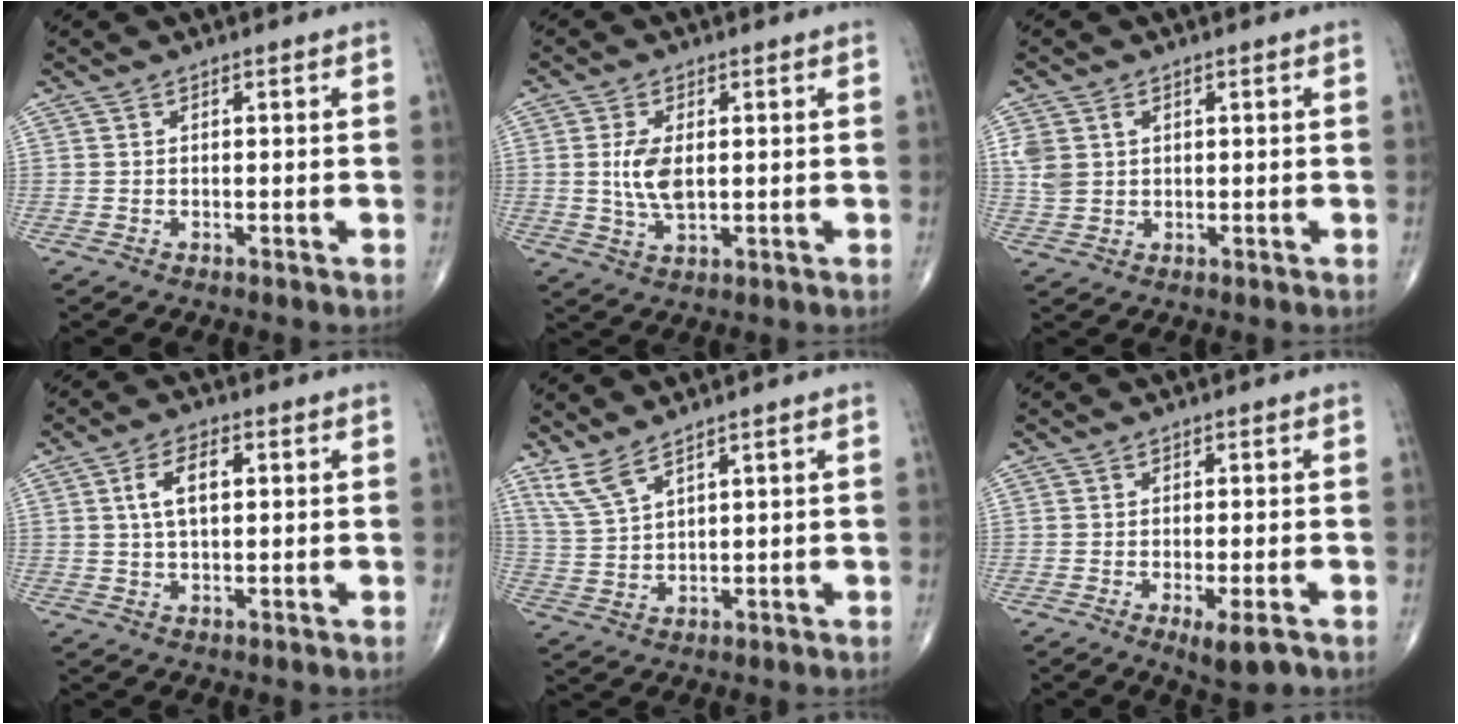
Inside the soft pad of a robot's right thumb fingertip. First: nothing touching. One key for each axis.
{"total": 6.1, "fx": 0.6, "fy": 3.0, "fz": 5.2, "tx": -0.104, "ty": -0.006, "tz": 0.015}
{"total": 4.8, "fx": 1.4, "fy": 3.6, "fz": 2.9, "tx": -0.057, "ty": 0.006, "tz": 0.037}
{"total": 6.2, "fx": 1.5, "fy": 3.1, "fz": 5.1, "tx": -0.092, "ty": 0.008, "tz": 0.027}
{"total": 5.3, "fx": 4.1, "fy": 1.0, "fz": 3.2, "tx": -0.076, "ty": -0.021, "tz": 0.094}
{"total": 4.7, "fx": -2.2, "fy": 1.2, "fz": 3.9, "tx": -0.061, "ty": -0.006, "tz": -0.029}